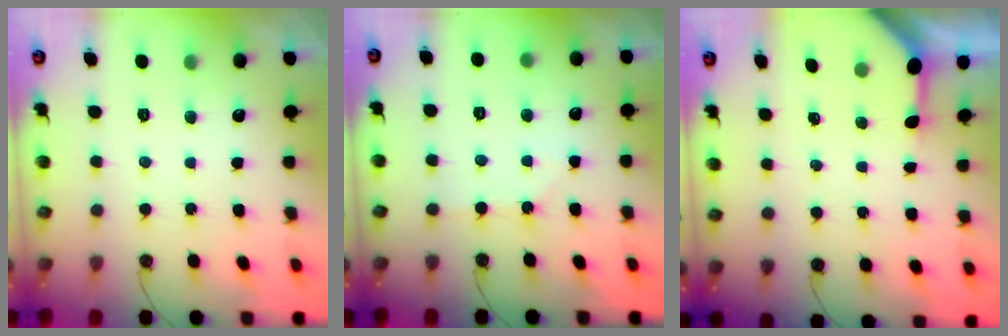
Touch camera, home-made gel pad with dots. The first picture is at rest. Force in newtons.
{"total": 4.4, "press": 4.4, "slide": 0.7}
{"total": 3.2, "press": 3.2, "slide": 0.3}